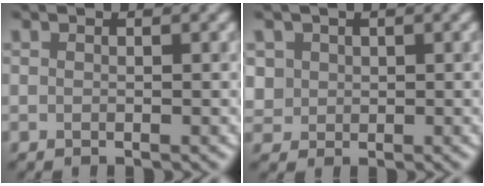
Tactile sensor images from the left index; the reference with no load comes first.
{"total": 1.9, "force": [0.7, 1.7, 0.5], "torque": [-0.013, 0.002, 0.025]}